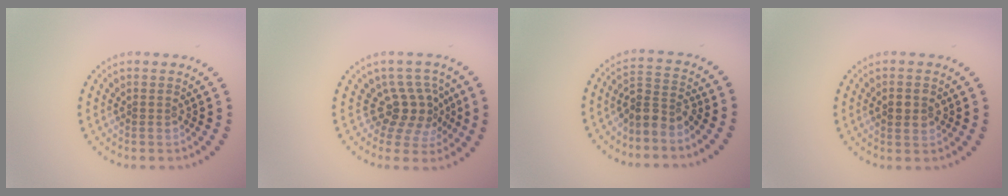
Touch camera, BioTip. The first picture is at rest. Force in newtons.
{"total": 3.6, "press": 2.7, "slide": 2.4}
{"total": 2.8, "press": 2.1, "slide": 1.8}
{"total": 2.6, "press": 2.6, "slide": 0.1}